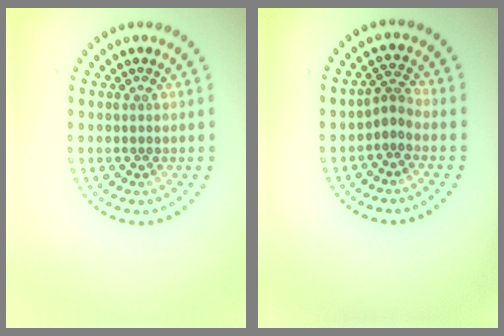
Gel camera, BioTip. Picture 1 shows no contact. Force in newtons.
{"total": 1.9, "press": 1.3, "slide": 1.4}